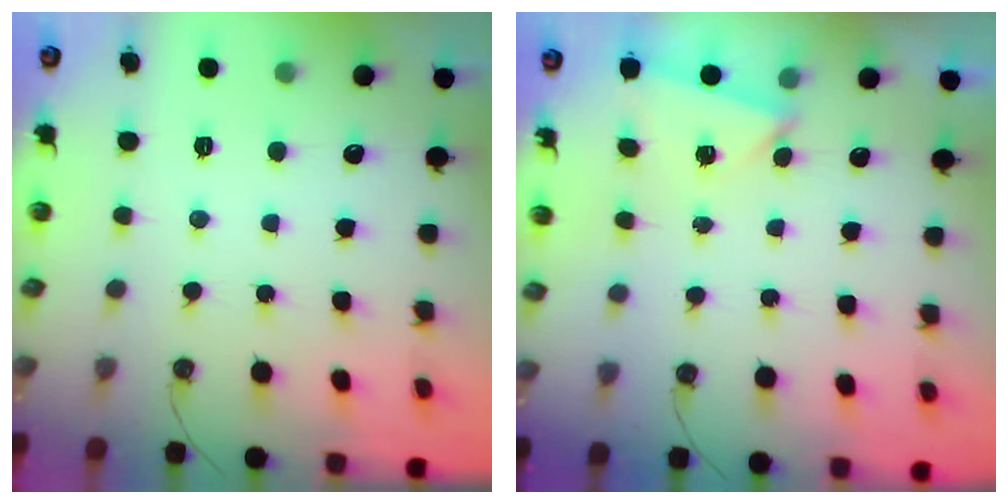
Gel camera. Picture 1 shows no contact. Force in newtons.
{"total": 2.2, "press": 1.2, "slide": 1.8}